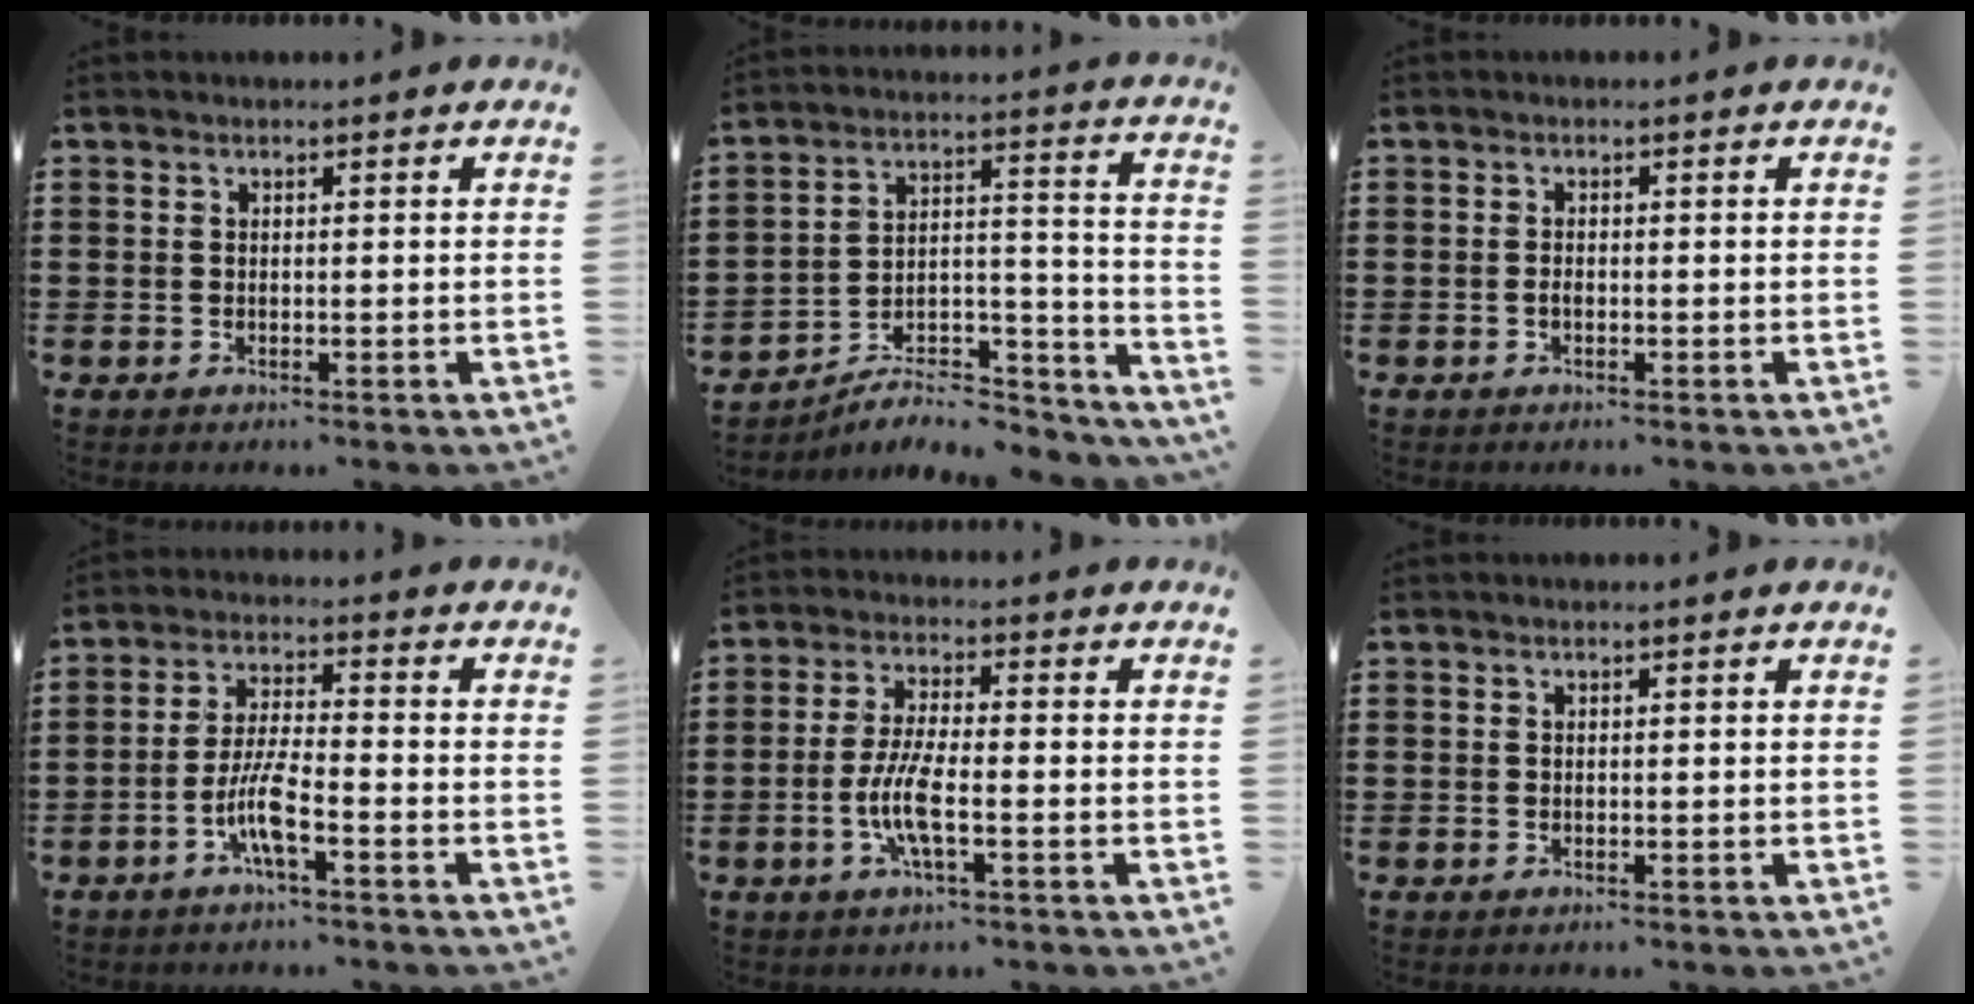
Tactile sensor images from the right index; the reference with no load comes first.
{"total": 5.7, "force": [-5.0, 1.9, 2.0], "torque": [-0.030, 0.000, -0.096]}
{"total": 0.7, "force": [-0.3, 0.3, 0.6], "torque": [-0.013, -0.004, -0.005]}
{"total": 6.6, "force": [-3.2, 0.9, 5.7], "torque": [-0.128, -0.010, -0.065]}
{"total": 6.5, "force": [-2.0, 1.5, 6.1], "torque": [-0.136, -0.011, -0.044]}
{"total": 0.0}